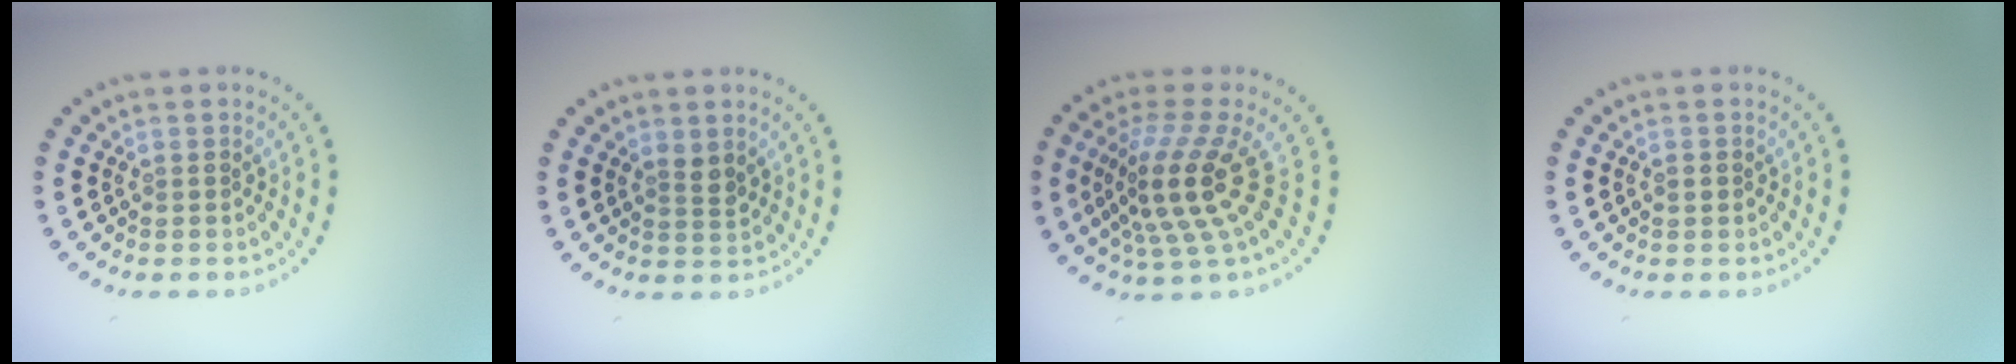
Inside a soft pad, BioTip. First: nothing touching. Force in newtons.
{"total": 1.4, "press": 1.1, "slide": 0.8}
{"total": 5.2, "press": 3.6, "slide": 3.7}
{"total": 0.8, "press": 0.8, "slide": 0.1}